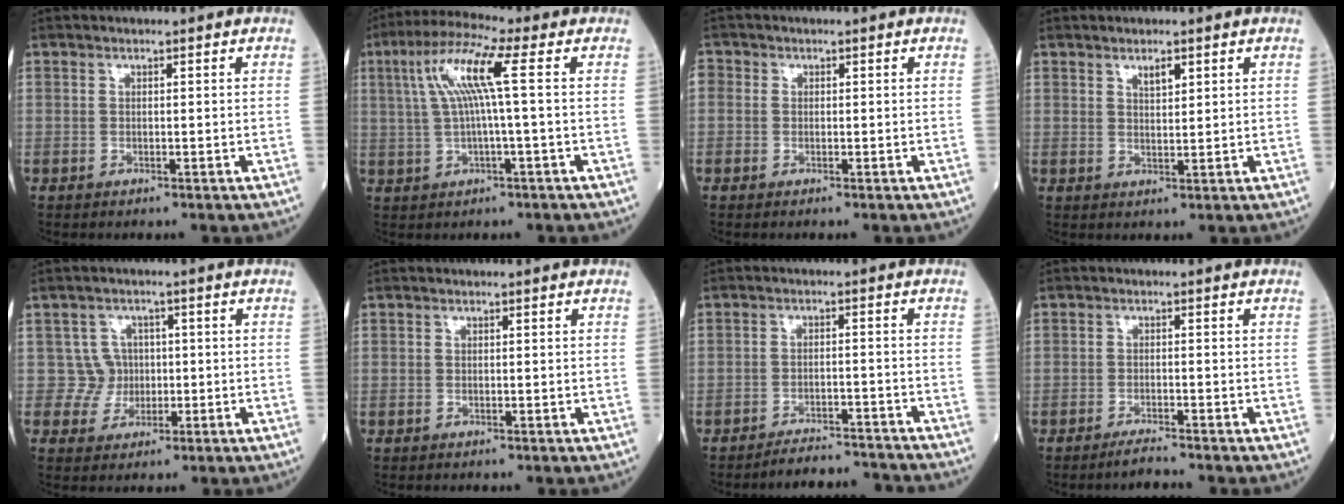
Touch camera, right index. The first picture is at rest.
{"total": 8.9, "force": [1.8, -0.3, 8.7], "torque": [-0.177, 0.025, 0.035]}
{"total": 1.9, "force": [-0.1, 1.8, 0.6], "torque": [-0.017, 0.008, -0.005]}
{"total": 2.1, "force": [1.4, 0.6, 1.5], "torque": [-0.029, -0.003, 0.026]}
{"total": 3.7, "force": [-0.1, 3.7, -0.3], "torque": [0.018, 0.008, -0.002]}
{"total": 0.0}
{"total": 7.4, "force": [-7.3, 0.2, 0.6], "torque": [-0.004, 0.003, -0.108]}
{"total": 2.1, "force": [-2.0, -0.5, 0.7], "torque": [-0.021, -0.010, -0.035]}